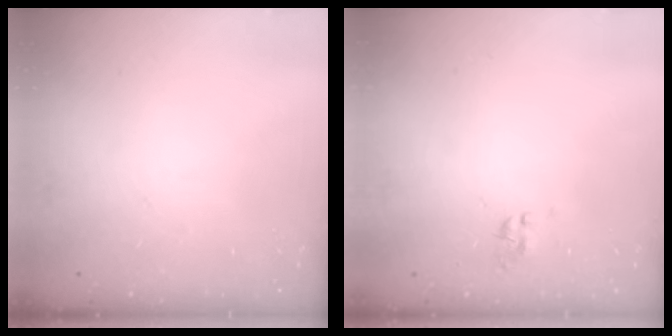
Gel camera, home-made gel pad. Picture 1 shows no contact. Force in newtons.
{"total": 0.0}